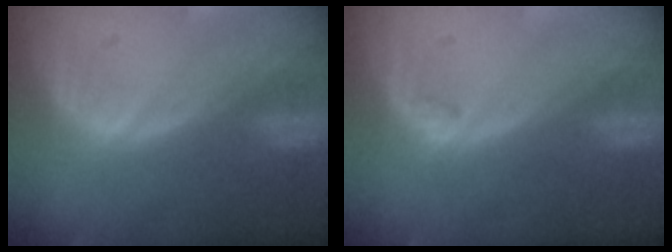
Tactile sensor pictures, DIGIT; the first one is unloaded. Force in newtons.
{"total": 1.3, "press": 1.1, "slide": 0.5}